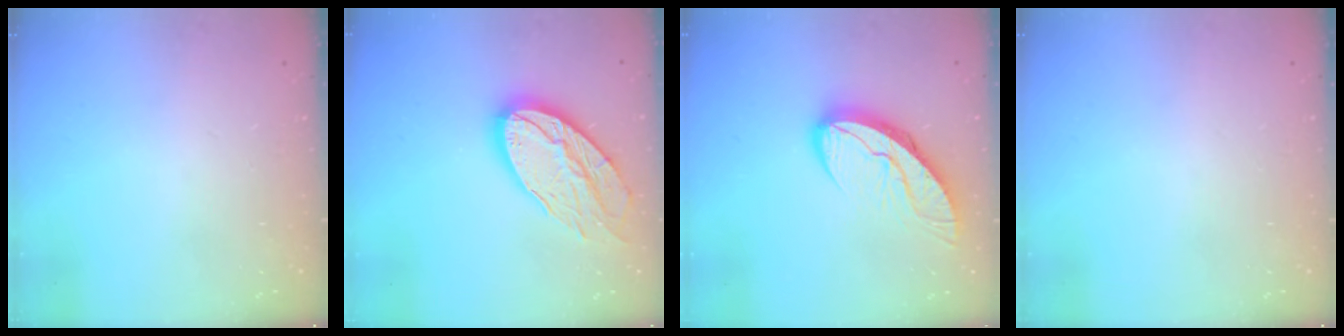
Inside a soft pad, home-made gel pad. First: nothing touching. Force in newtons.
{"total": 18.4, "press": 18.4, "slide": 1.7}
{"total": 9.8, "press": 9.8, "slide": 1.0}
{"total": 0.0}